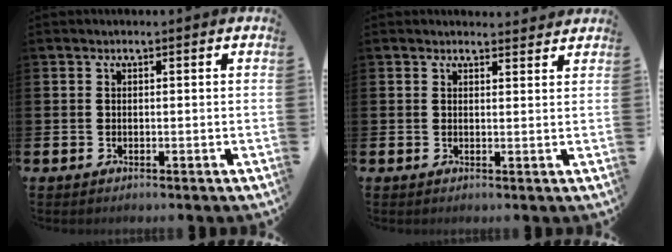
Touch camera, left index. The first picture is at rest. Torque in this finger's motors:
{"motor_torque": [0.87, -1.27, 0.05, -0.01]}